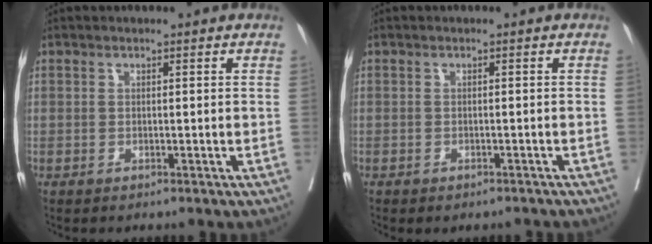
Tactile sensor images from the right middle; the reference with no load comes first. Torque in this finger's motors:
{"motor_torque": [1.01, -1.13, 0.18, 0.10]}